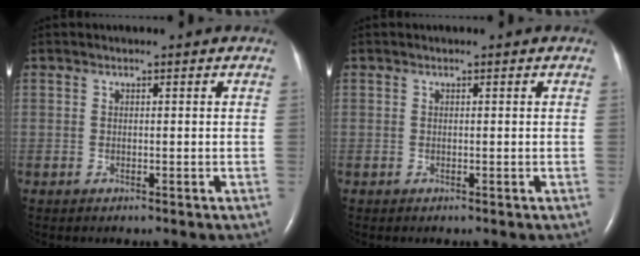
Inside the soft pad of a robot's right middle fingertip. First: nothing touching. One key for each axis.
{"total": 0.0}